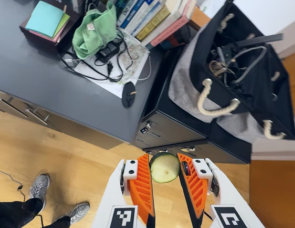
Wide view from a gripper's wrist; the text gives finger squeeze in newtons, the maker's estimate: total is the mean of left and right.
{"total": 8.5, "left": 8.7, "right": 8.3}